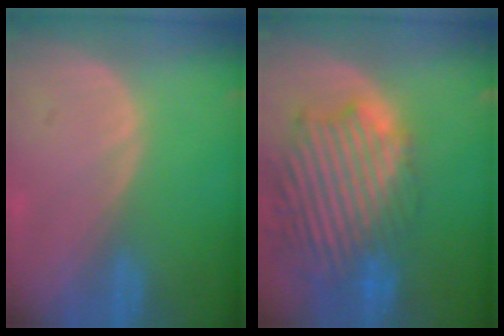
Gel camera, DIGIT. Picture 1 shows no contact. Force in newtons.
{"total": 13.9, "press": 11.9, "slide": 7.2}